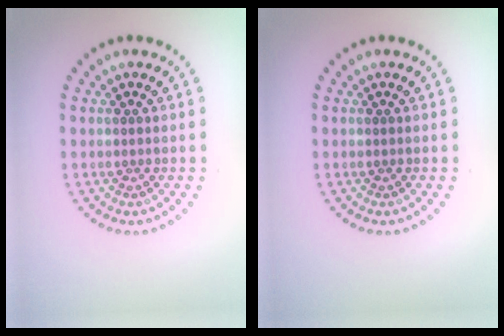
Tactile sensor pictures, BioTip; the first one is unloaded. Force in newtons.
{"total": 0.0}